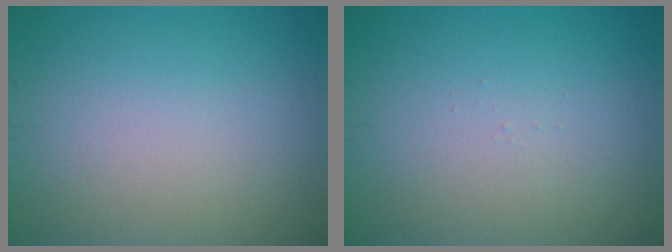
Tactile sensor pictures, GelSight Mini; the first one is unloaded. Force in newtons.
{"total": 0.0}